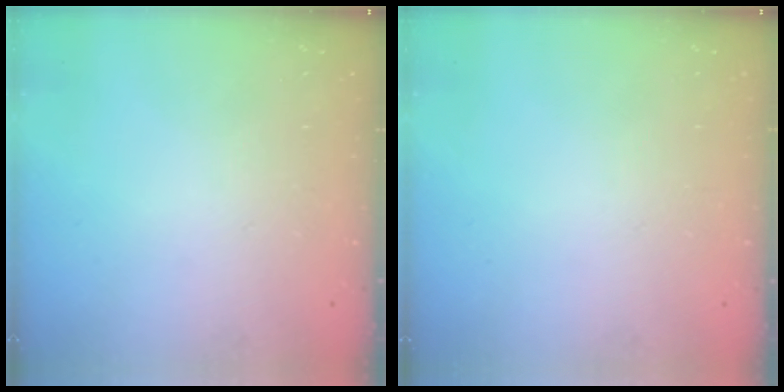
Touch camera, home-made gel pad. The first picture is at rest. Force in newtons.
{"total": 0.0}